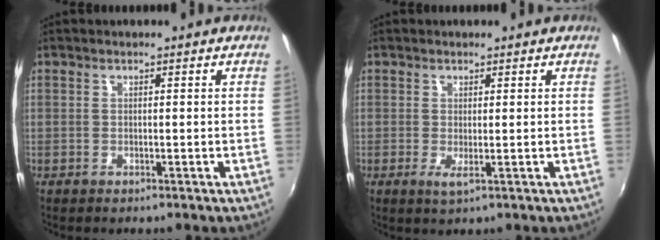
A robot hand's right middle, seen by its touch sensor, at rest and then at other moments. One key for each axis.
{"total": 1.7, "fx": -0.1, "fy": 0.1, "fz": 1.7, "tx": -0.033, "ty": -0.006, "tz": -0.002}